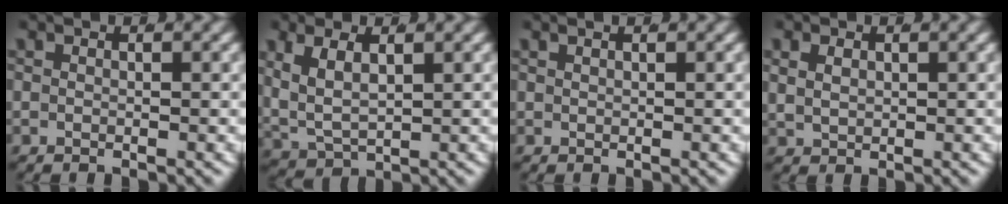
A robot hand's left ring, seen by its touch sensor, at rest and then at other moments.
{"total": 5.3, "force": [1.1, 4.1, 3.2], "torque": [-0.099, -0.016, 0.031]}
{"total": 0.8, "force": [0.6, -0.5, 0.1], "torque": [0.002, 0.003, 0.012]}
{"total": 1.7, "force": [0.9, 1.3, 0.8], "torque": [-0.026, -0.005, 0.028]}